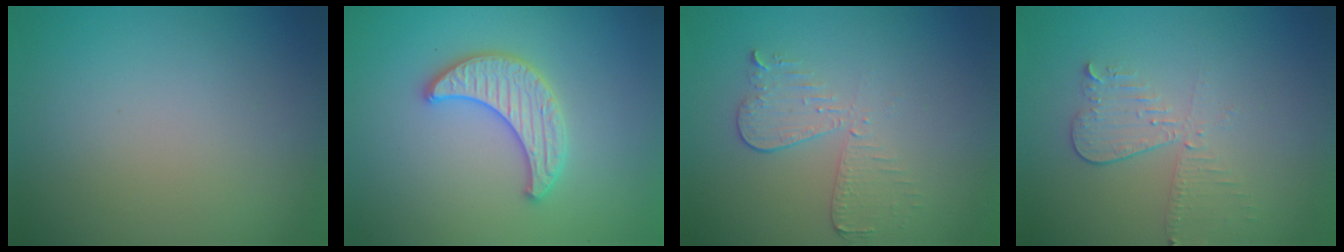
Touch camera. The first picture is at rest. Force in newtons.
{"total": 3.4, "press": 3.3, "slide": 0.6}
{"total": 3.1, "press": 2.6, "slide": 1.6}
{"total": 3.1, "press": 2.7, "slide": 1.6}